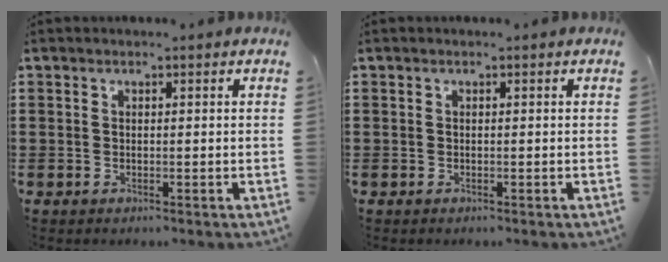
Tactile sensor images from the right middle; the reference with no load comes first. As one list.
[{"total": 0.0}]